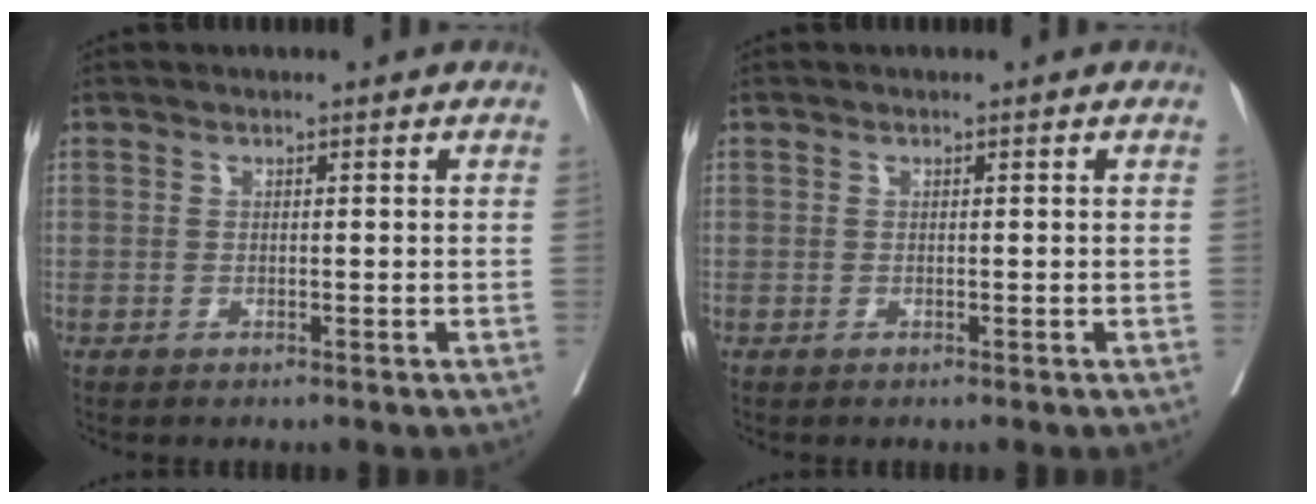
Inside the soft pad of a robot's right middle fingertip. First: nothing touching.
{"total": 0.0}